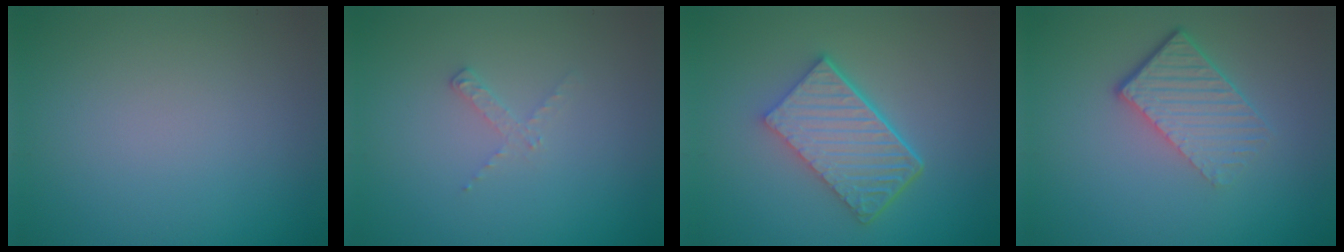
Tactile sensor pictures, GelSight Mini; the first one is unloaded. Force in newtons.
{"total": 1.1, "press": 1.1, "slide": 0.2}
{"total": 6.2, "press": 4.5, "slide": 4.3}
{"total": 4.4, "press": 2.8, "slide": 3.3}